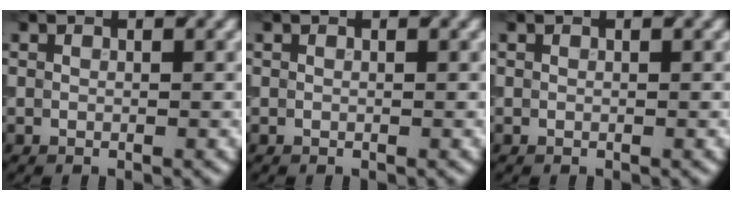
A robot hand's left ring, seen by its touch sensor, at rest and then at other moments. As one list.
[{"total": 0.0}, {"total": 0.0}]